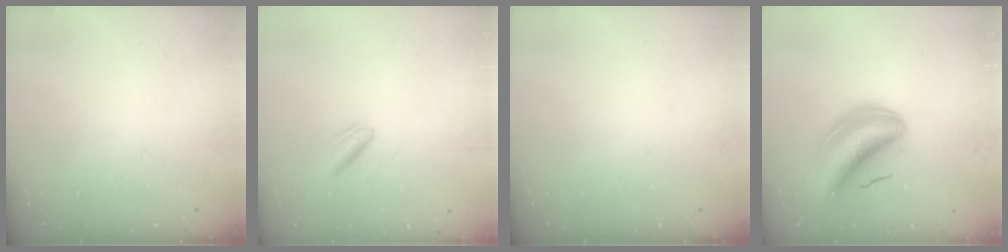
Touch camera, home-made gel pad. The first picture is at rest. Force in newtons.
{"total": 2.7, "press": 2.4, "slide": 1.2}
{"total": 0.0}
{"total": 8.1, "press": 7.7, "slide": 2.6}